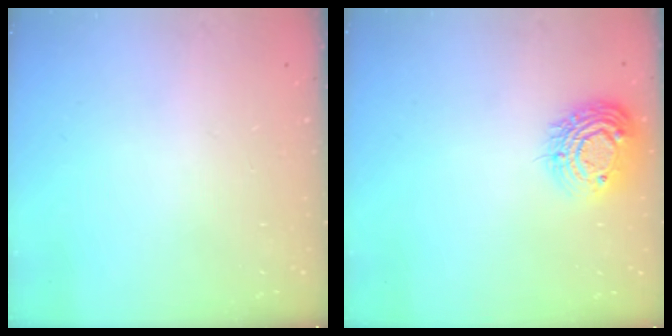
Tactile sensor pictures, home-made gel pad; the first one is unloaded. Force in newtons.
{"total": 12.9, "press": 12.9, "slide": 0.9}